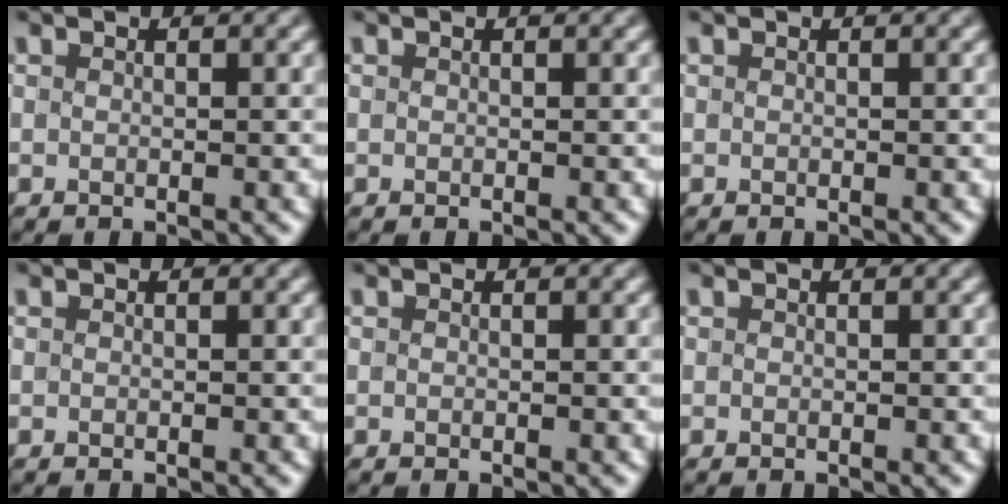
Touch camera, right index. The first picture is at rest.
{"total": 0.0}
{"total": 0.0}
{"total": 0.0}
{"total": 0.0}
{"total": 0.0}